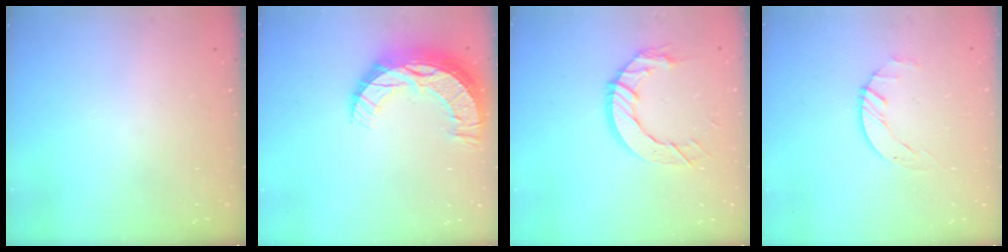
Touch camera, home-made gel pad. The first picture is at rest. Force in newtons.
{"total": 14.2, "press": 14.2, "slide": 1.1}
{"total": 10.6, "press": 10.6, "slide": 0.9}
{"total": 1.8, "press": 1.8, "slide": 0.3}